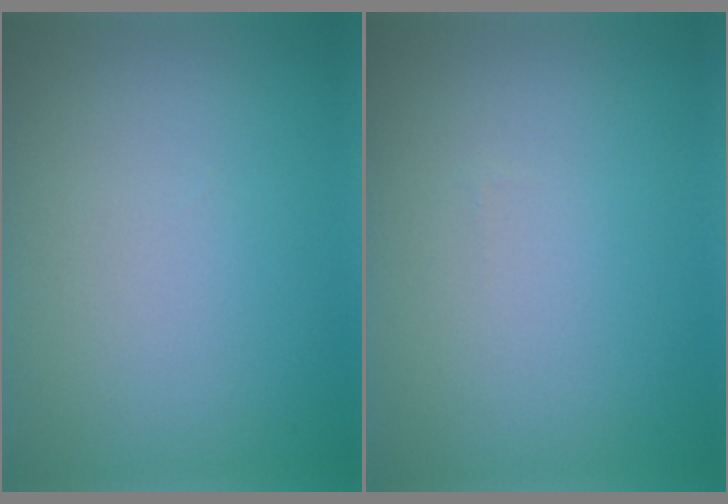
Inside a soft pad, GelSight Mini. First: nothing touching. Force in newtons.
{"total": 0.0}